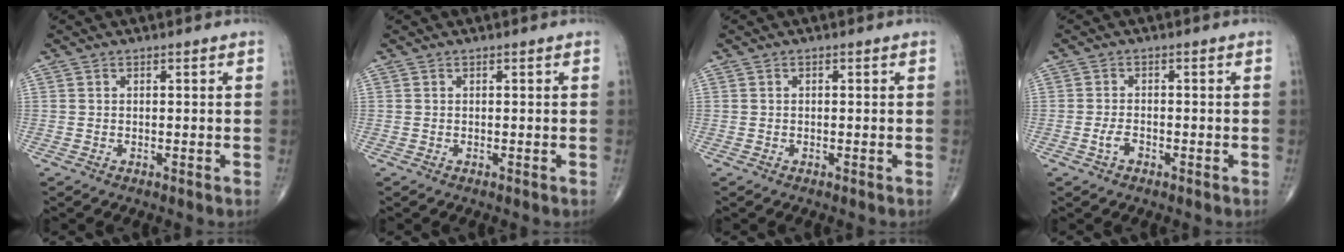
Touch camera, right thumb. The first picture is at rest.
{"total": 0.0}
{"total": 0.0}
{"total": 2.2, "force": [-1.0, 1.2, 1.5], "torque": [-0.035, 0.009, -0.020]}